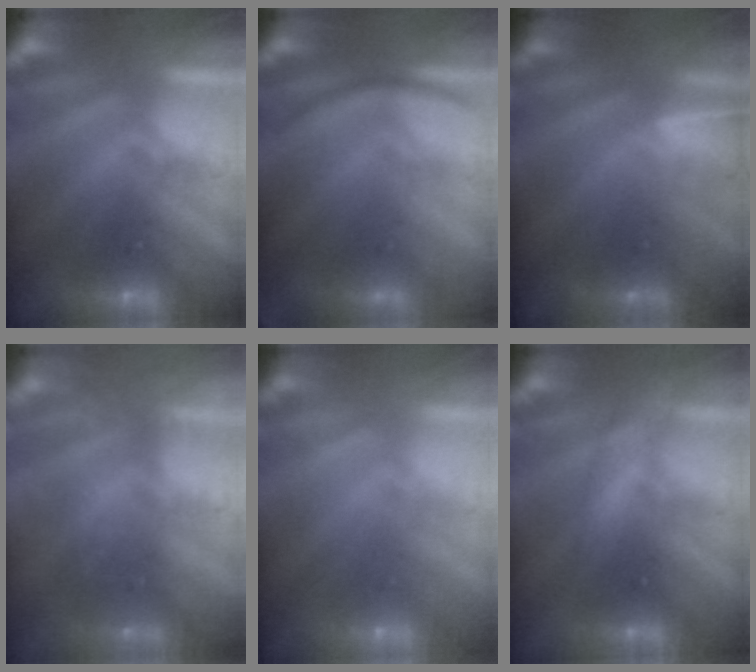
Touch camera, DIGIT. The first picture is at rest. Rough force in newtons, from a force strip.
{"total": 2.8}
{"total": 1.6}
{"total": 2.3}
{"total": 1.9}
{"total": 2.9}